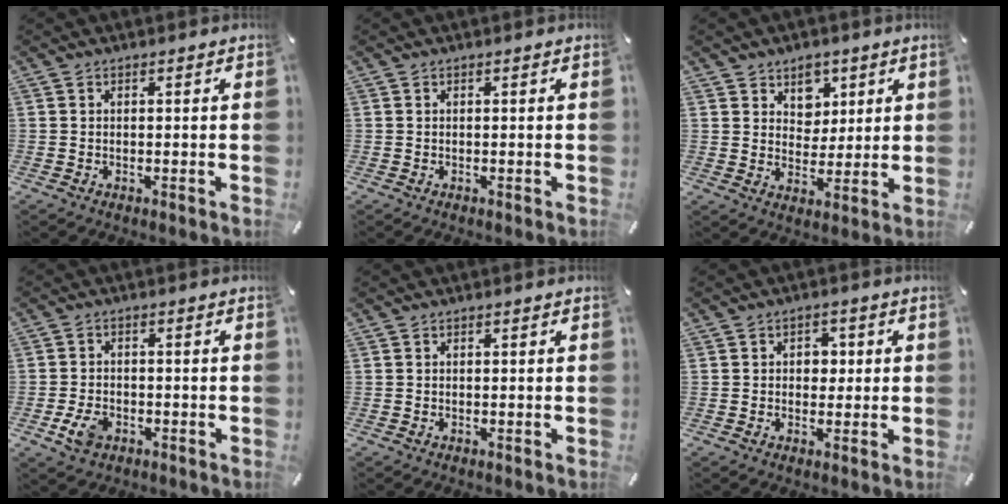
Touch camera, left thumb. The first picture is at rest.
{"total": 0.0}
{"total": 6.8, "force": [3.6, 5.8, 0.4], "torque": [0.002, -0.025, 0.062]}
{"total": 5.3, "force": [-2.3, 3.6, 3.1], "torque": [-0.074, 0.004, -0.044]}
{"total": 0.0}
{"total": 3.7, "force": [-0.1, 3.1, 2.2], "torque": [-0.021, 0.000, -0.010]}